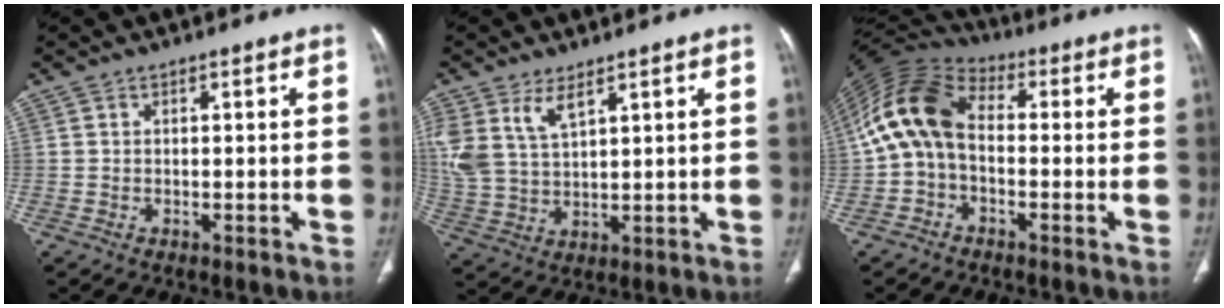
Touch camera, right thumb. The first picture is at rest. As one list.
[{"total": 8.8, "force": [4.9, 4.3, 5.8], "torque": [-0.125, -0.015, 0.110]}, {"total": 12.4, "force": [-0.5, 8.3, 9.2], "torque": [-0.180, 0.034, -0.024]}]